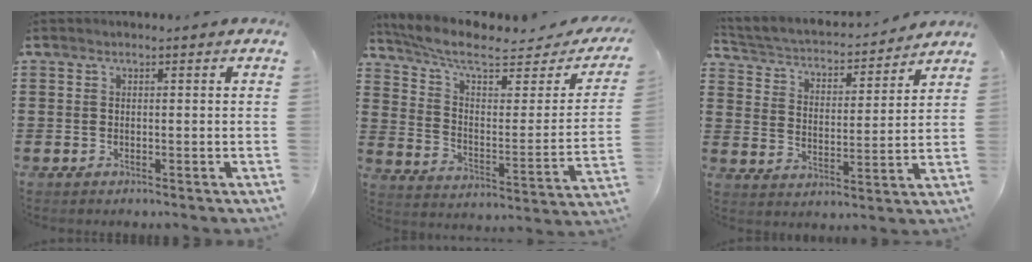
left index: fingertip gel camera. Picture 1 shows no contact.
{"total": 8.1, "force": [6.3, 2.0, 4.8], "torque": [-0.113, -0.039, 0.106]}
{"total": 2.7, "force": [2.6, 0.7, 0.6], "torque": [-0.033, -0.027, 0.033]}